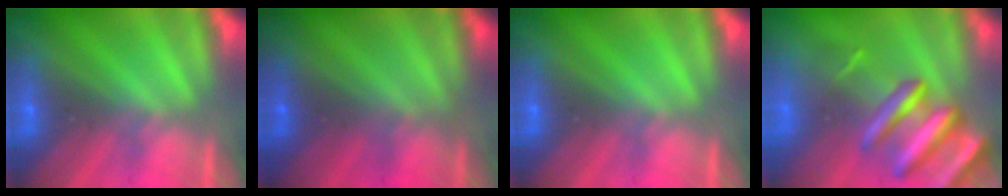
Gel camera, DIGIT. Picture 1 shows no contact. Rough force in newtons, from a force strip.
{"total": 1.8}
{"total": 0.0}
{"total": 9.4}